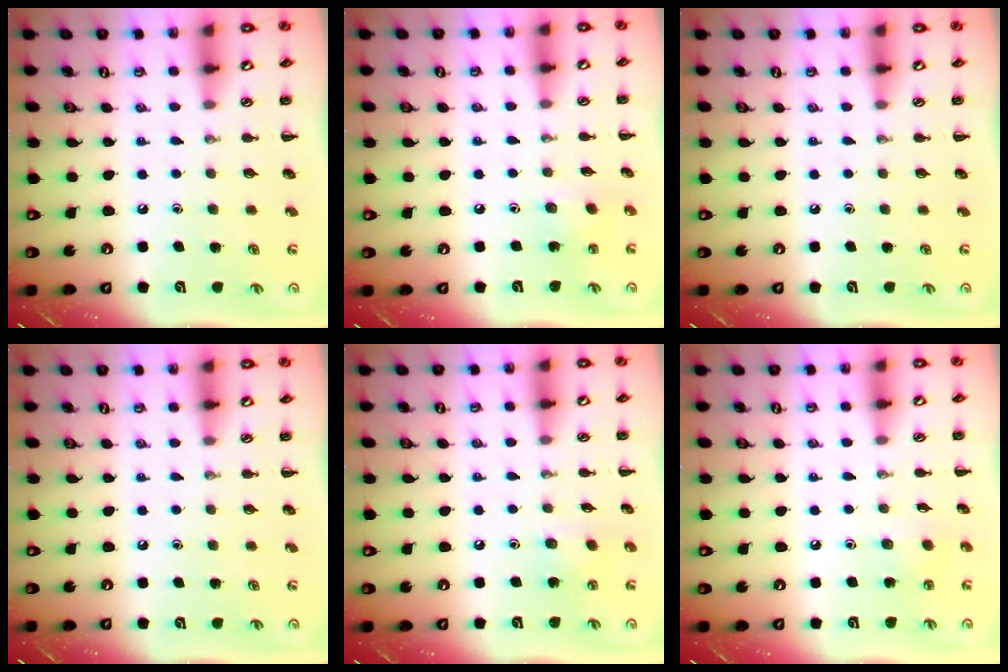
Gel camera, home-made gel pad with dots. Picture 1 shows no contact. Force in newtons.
{"total": 2.9, "press": 2.8, "slide": 0.6}
{"total": 0.0}
{"total": 0.0}
{"total": 5.0, "press": 4.9, "slide": 1.0}
{"total": 2.3, "press": 2.2, "slide": 0.8}